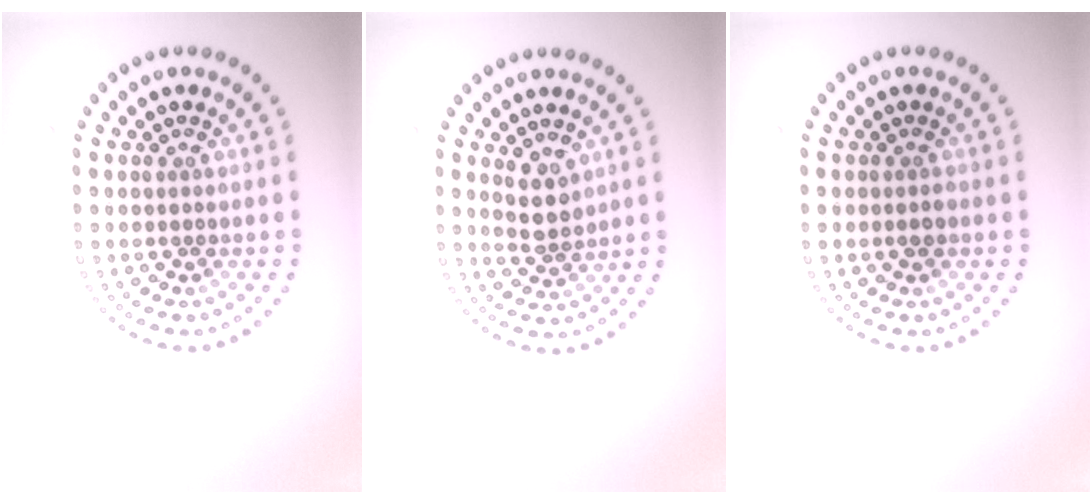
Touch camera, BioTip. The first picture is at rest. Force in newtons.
{"total": 2.4, "press": 2.1, "slide": 1.0}
{"total": 1.0, "press": 0.9, "slide": 0.4}